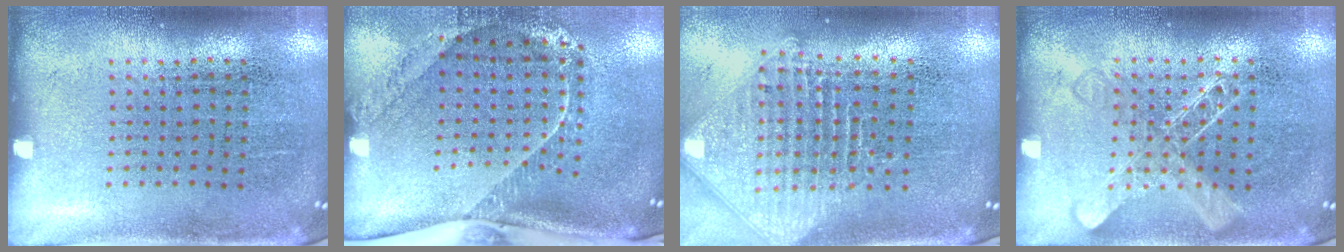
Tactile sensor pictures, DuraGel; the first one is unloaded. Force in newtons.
{"total": 2.4, "press": 1.7, "slide": 1.8}
{"total": 2.5, "press": 1.8, "slide": 1.6}
{"total": 2.1, "press": 2.1, "slide": 0.5}